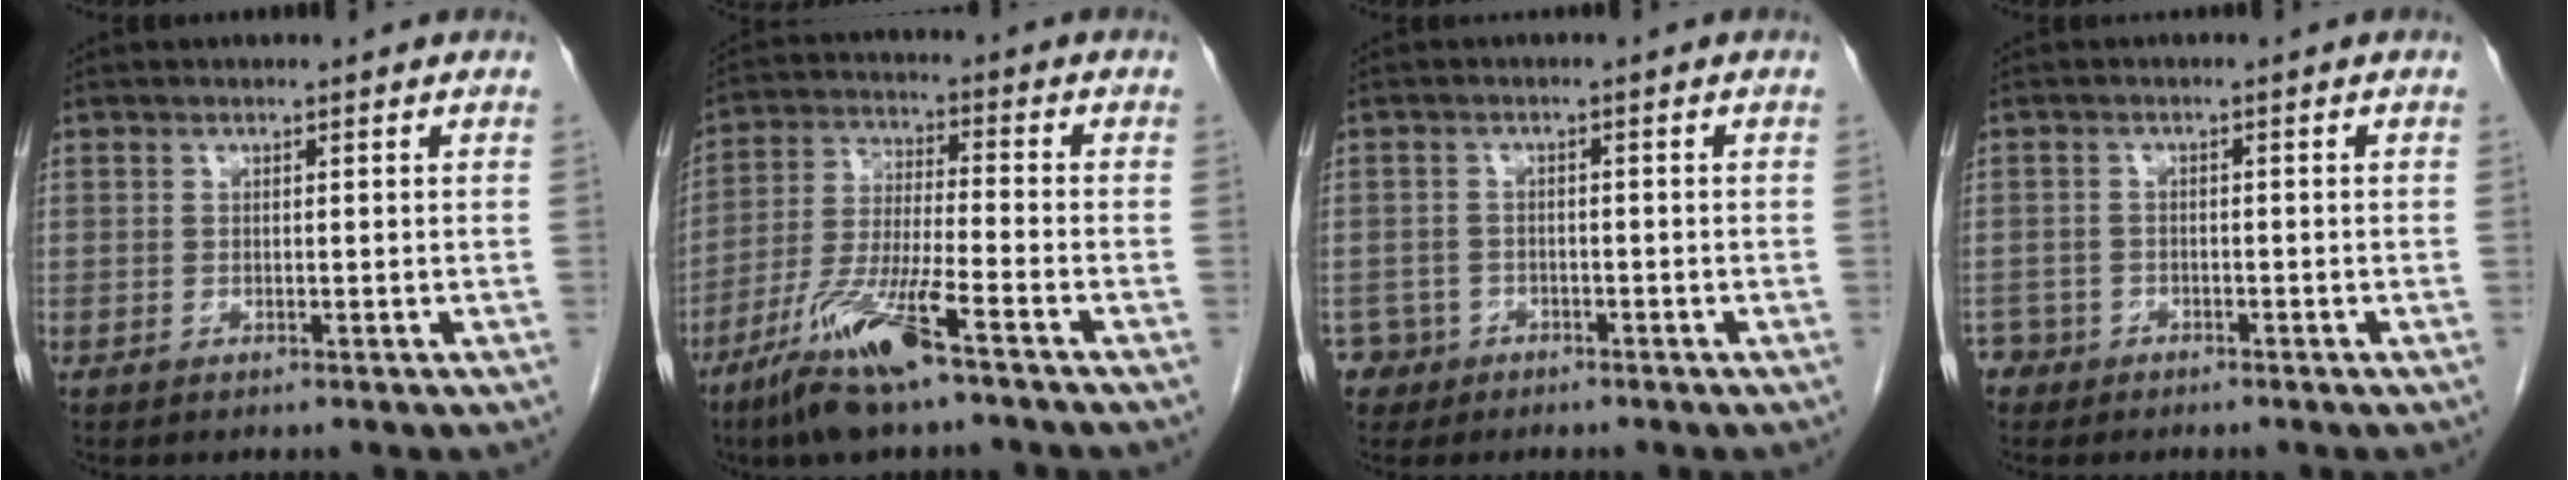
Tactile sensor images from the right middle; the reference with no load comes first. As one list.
[{"total": 11.6, "force": [-7.4, 0.7, 8.9], "torque": [-0.188, -0.026, -0.141]}, {"total": 3.3, "force": [-1.9, 2.6, -0.6], "torque": [0.011, 0.010, -0.035]}, {"total": 2.5, "force": [-1.8, 1.7, -0.5], "torque": [0.006, 0.008, -0.036]}]